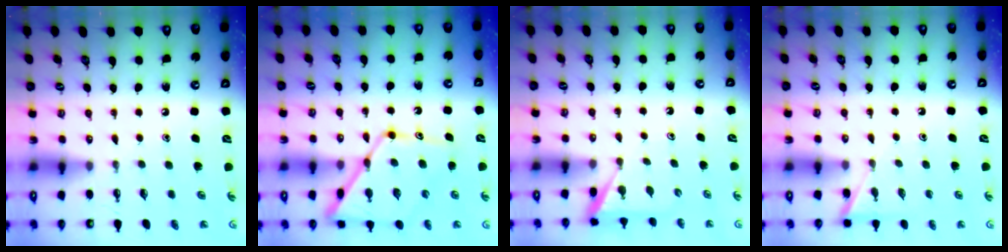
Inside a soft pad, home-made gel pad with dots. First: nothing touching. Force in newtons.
{"total": 12.8, "press": 12.7, "slide": 1.1}
{"total": 3.5, "press": 3.4, "slide": 0.4}
{"total": 4.1, "press": 4.1, "slide": 0.4}